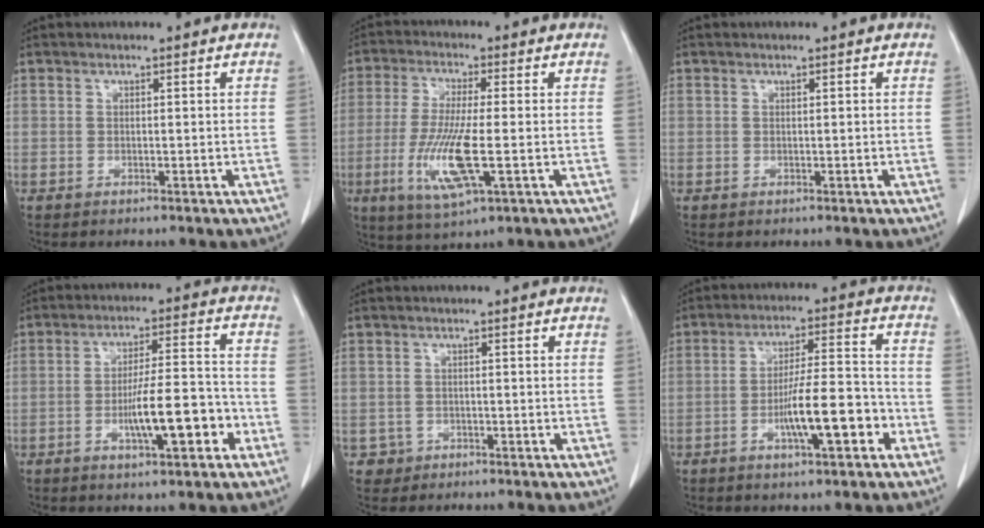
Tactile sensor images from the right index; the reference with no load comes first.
{"total": 10.4, "force": [-2.6, 1.3, 10.0], "torque": [-0.208, -0.020, -0.048]}
{"total": 0.0}
{"total": 10.2, "force": [-3.7, 1.9, 9.3], "torque": [-0.154, 0.013, -0.055]}
{"total": 2.3, "force": [-1.0, 2.1, -0.2], "torque": [0.008, 0.011, -0.016]}
{"total": 10.1, "force": [-3.8, 1.6, 9.2], "torque": [-0.155, 0.011, -0.060]}